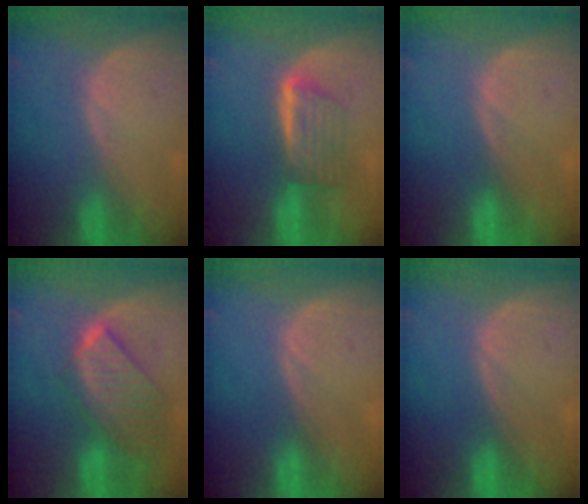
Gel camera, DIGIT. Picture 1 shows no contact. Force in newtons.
{"total": 5.8, "press": 5.1, "slide": 2.9}
{"total": 0.0}
{"total": 9.7, "press": 8.5, "slide": 4.8}
{"total": 0.0}
{"total": 0.0}